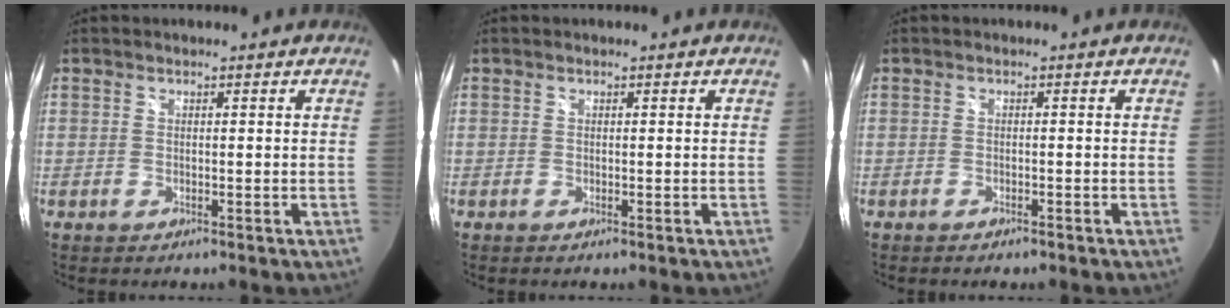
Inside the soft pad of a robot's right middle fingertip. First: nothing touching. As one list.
[{"total": 0.0}, {"total": 1.4, "force": [-1.2, 0.5, 0.6], "torque": [-0.013, -0.003, -0.019]}]